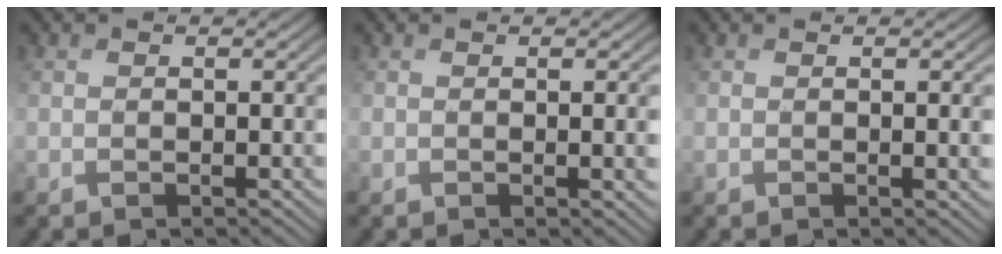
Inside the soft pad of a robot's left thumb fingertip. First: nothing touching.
{"total": 3.1, "force": [0.0, 0.7, 3.1], "torque": [-0.044, 0.005, -0.001]}
{"total": 2.7, "force": [0.0, 0.5, 2.7], "torque": [-0.038, 0.005, -0.001]}